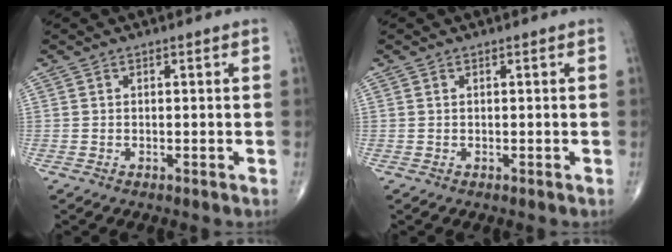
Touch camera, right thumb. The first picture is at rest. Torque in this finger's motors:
{"motor_torque": [-0.28, 0.28, -0.05, -0.11, -0.02]}